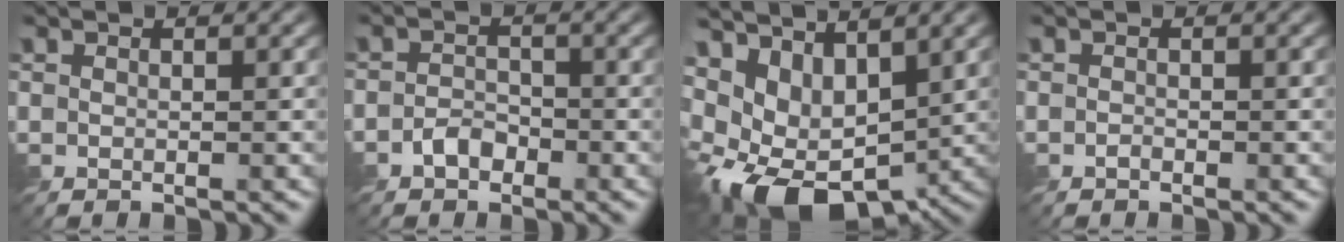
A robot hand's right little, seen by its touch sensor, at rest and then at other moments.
{"total": 1.9, "force": [-1.3, 1.2, 0.7], "torque": [-0.011, 0.005, -0.029]}
{"total": 10.2, "force": [-0.5, 6.3, 8.0], "torque": [-0.153, -0.023, 0.009]}
{"total": 0.5, "force": [-0.5, 0.1, 0.1], "torque": [-0.004, -0.003, -0.013]}